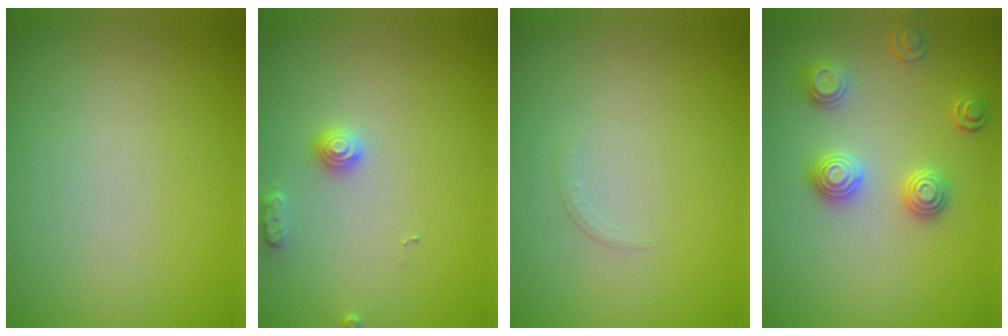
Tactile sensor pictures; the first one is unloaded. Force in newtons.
{"total": 1.7, "press": 1.7, "slide": 0.3}
{"total": 0.7, "press": 0.7, "slide": 0.1}
{"total": 3.0, "press": 2.9, "slide": 0.6}